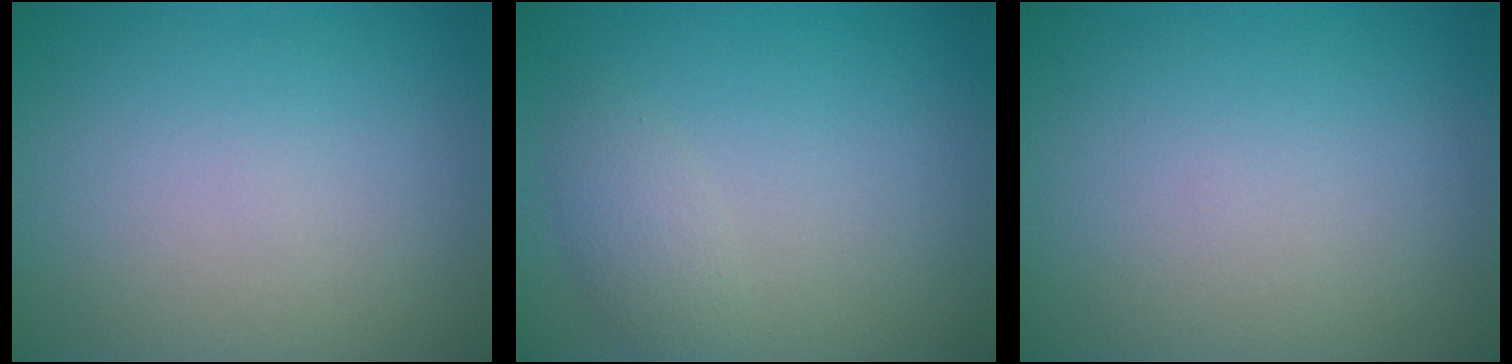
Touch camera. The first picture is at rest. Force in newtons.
{"total": 1.8, "press": 1.8, "slide": 0.1}
{"total": 0.0}